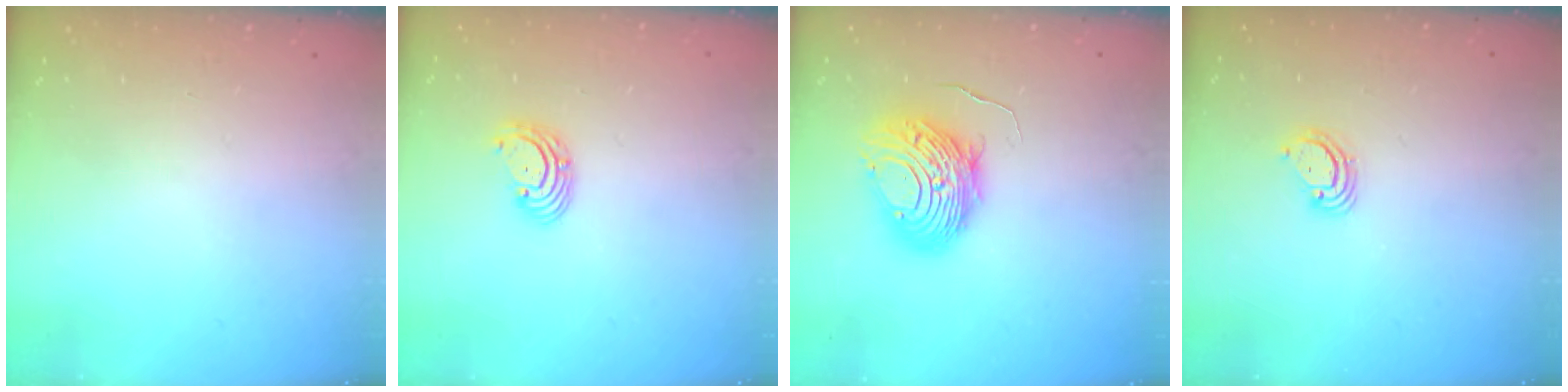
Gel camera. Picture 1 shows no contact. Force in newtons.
{"total": 2.8, "press": 2.8, "slide": 0.2}
{"total": 11.8, "press": 11.7, "slide": 1.0}
{"total": 3.2, "press": 3.2, "slide": 0.2}